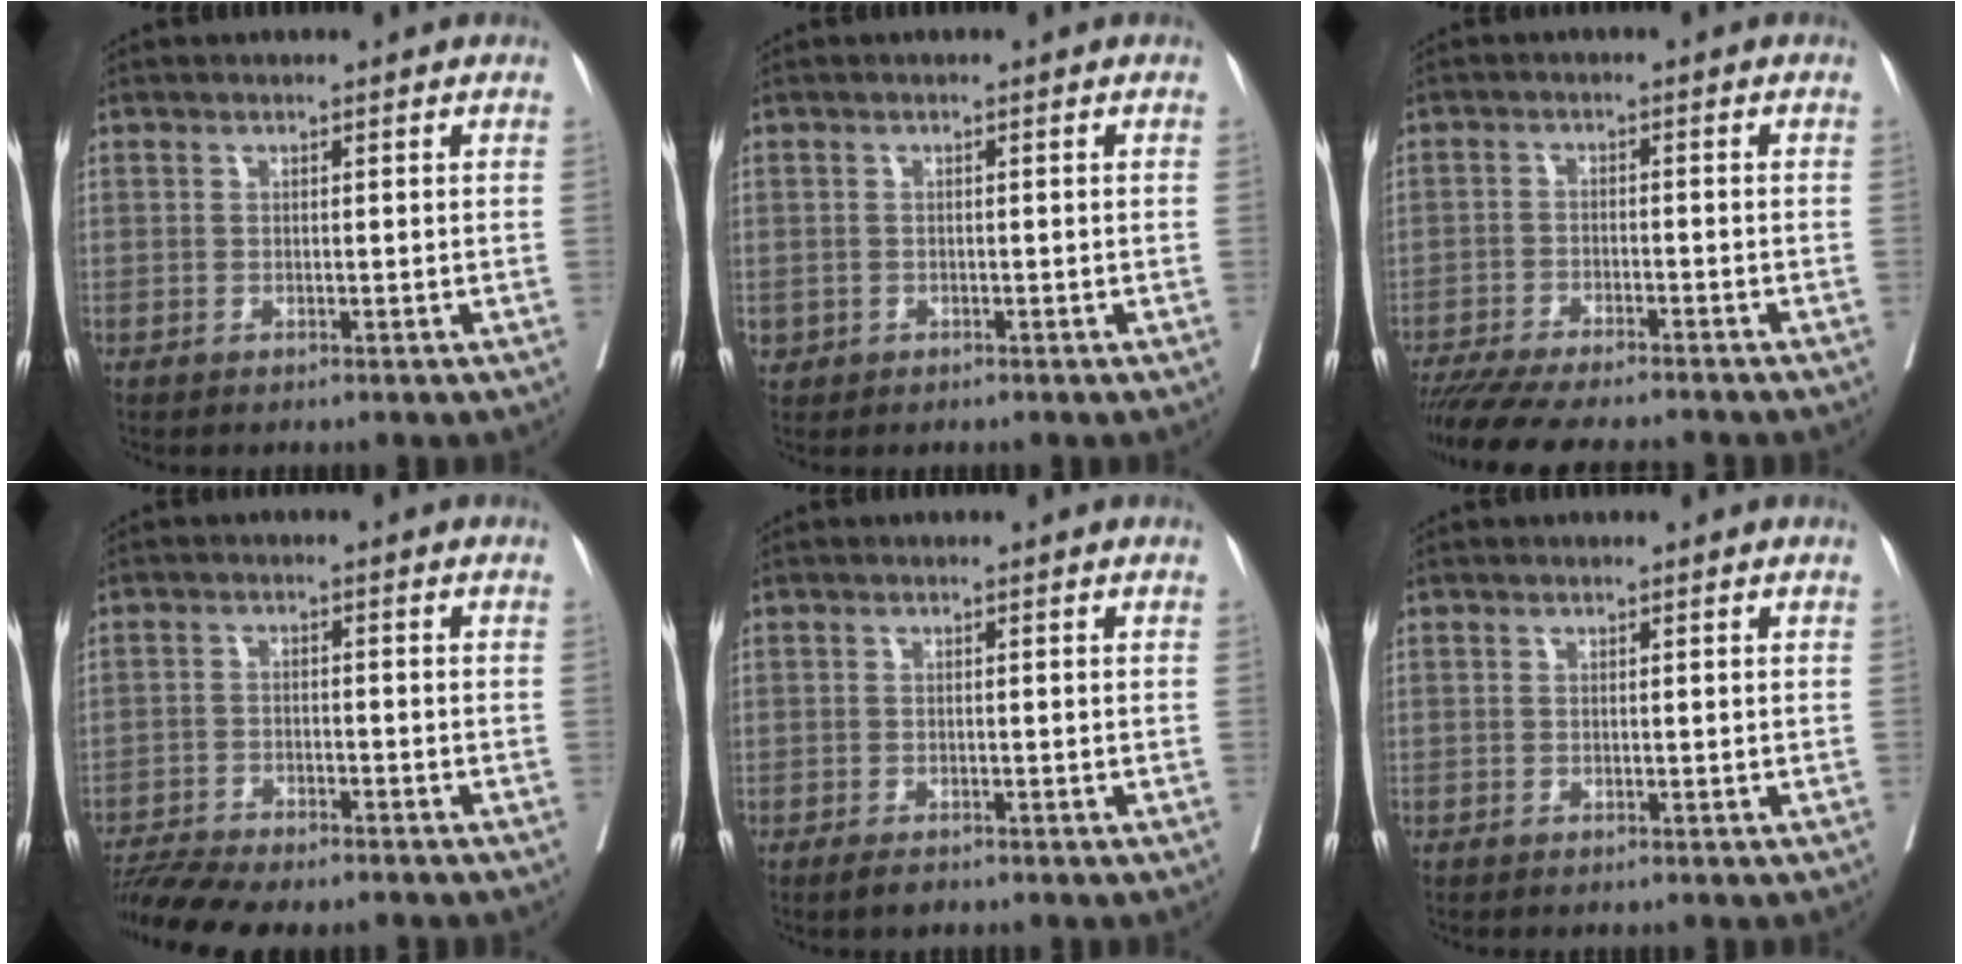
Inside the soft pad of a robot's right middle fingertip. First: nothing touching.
{"total": 1.0, "force": [-0.2, 1.0, 0.1], "torque": [0.000, 0.005, 0.002]}
{"total": 14.3, "force": [-12.7, 1.8, 6.4], "torque": [-0.101, -0.023, -0.185]}
{"total": 10.2, "force": [-9.3, 1.2, 4.0], "torque": [-0.061, 0.002, -0.144]}
{"total": 1.7, "force": [-1.3, 0.6, 0.9], "torque": [-0.017, -0.002, -0.017]}
{"total": 0.0}